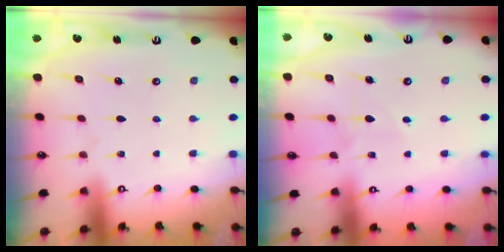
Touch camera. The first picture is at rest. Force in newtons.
{"total": 4.7, "press": 4.6, "slide": 0.2}